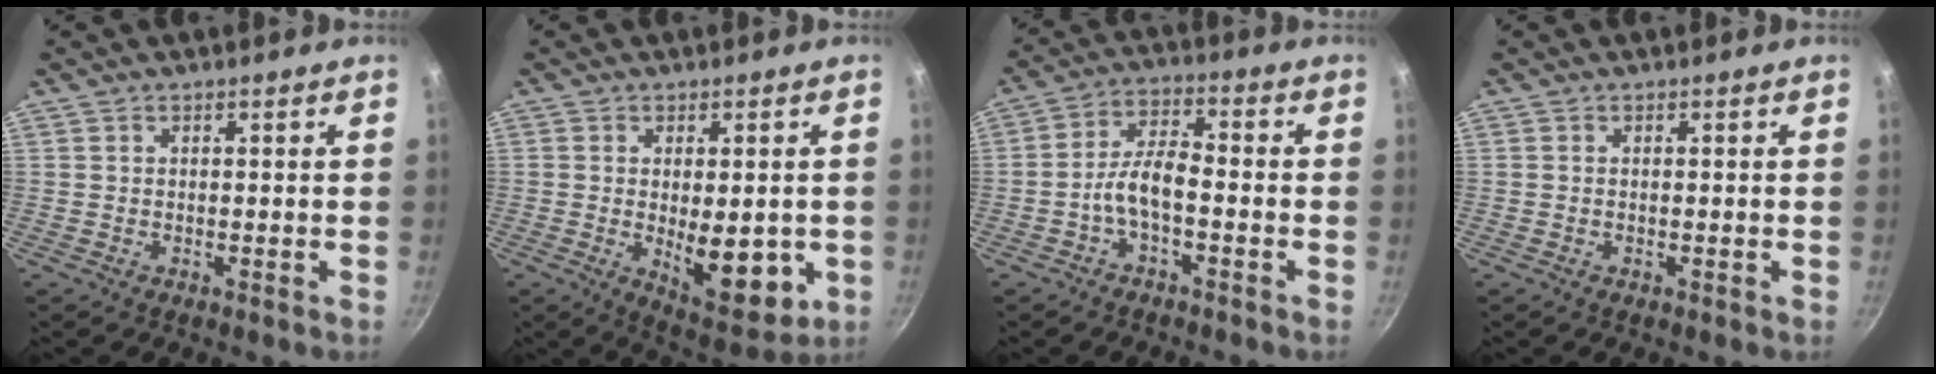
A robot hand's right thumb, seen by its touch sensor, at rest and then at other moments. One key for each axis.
{"total": 12.6, "fx": -1.7, "fy": 5.9, "fz": 11.0, "tx": -0.124, "ty": -0.020, "tz": -0.009}
{"total": 6.6, "fx": -2.6, "fy": 2.8, "fz": 5.4, "tx": -0.102, "ty": 0.036, "tz": -0.055}
{"total": 0.0}